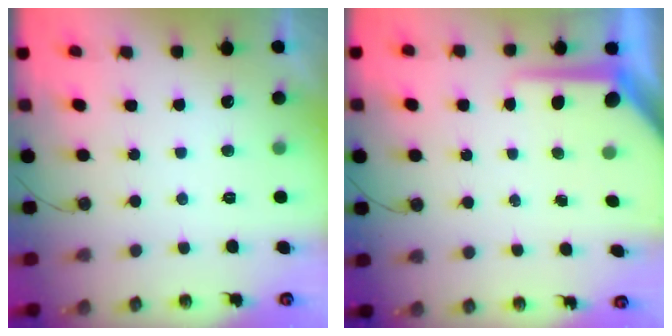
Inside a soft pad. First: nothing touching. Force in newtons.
{"total": 8.7, "press": 8.7, "slide": 0.8}